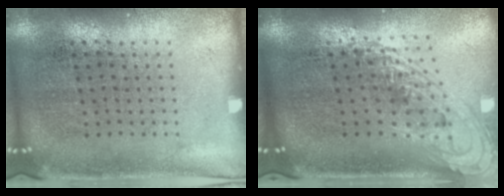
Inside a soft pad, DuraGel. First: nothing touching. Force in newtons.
{"total": 1.8, "press": 1.4, "slide": 1.2}